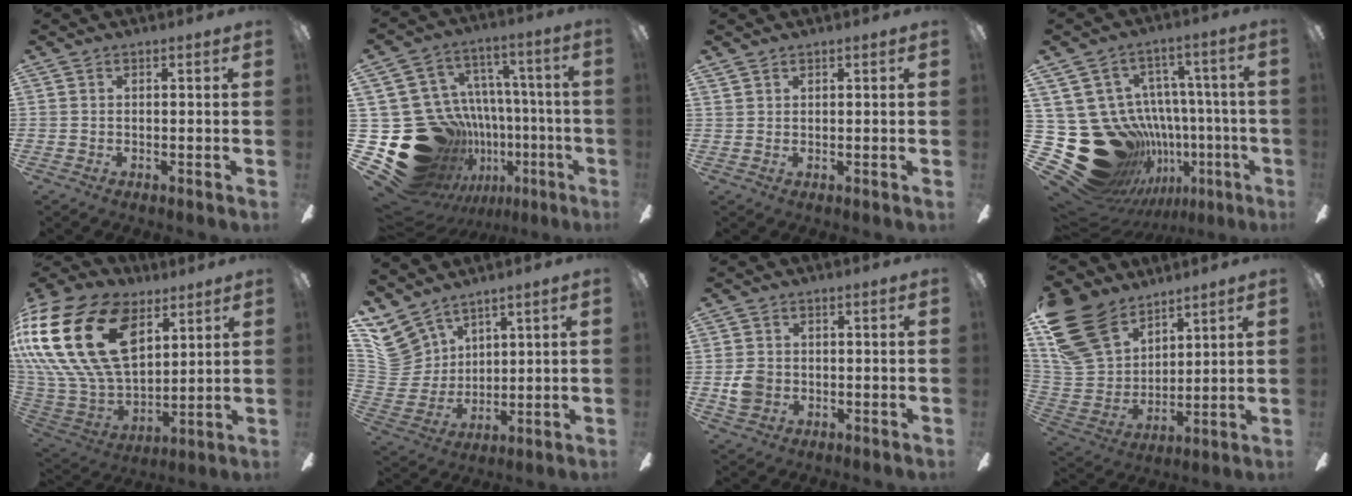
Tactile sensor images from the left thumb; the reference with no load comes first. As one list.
[{"total": 27.6, "force": [-7.5, 22.7, 13.7], "torque": [-0.269, 0.004, -0.036]}, {"total": 1.3, "force": [1.1, 0.6, 0.1], "torque": [-0.002, 0.000, 0.022]}, {"total": 26.7, "force": [-6.8, 22.1, 13.4], "torque": [-0.251, 0.004, -0.029]}, {"total": 31.9, "force": [11.3, 20.5, 21.7], "torque": [-0.474, -0.048, 0.219]}, {"total": 12.6, "force": [9.2, 8.2, 2.7], "torque": [-0.095, -0.050, 0.188]}, {"total": 5.0, "force": [-0.6, 4.5, 2.0], "torque": [-0.020, 0.008, -0.010]}, {"total": 21.4, "force": [13.7, 13.0, 10.1], "torque": [-0.250, -0.064, 0.262]}]